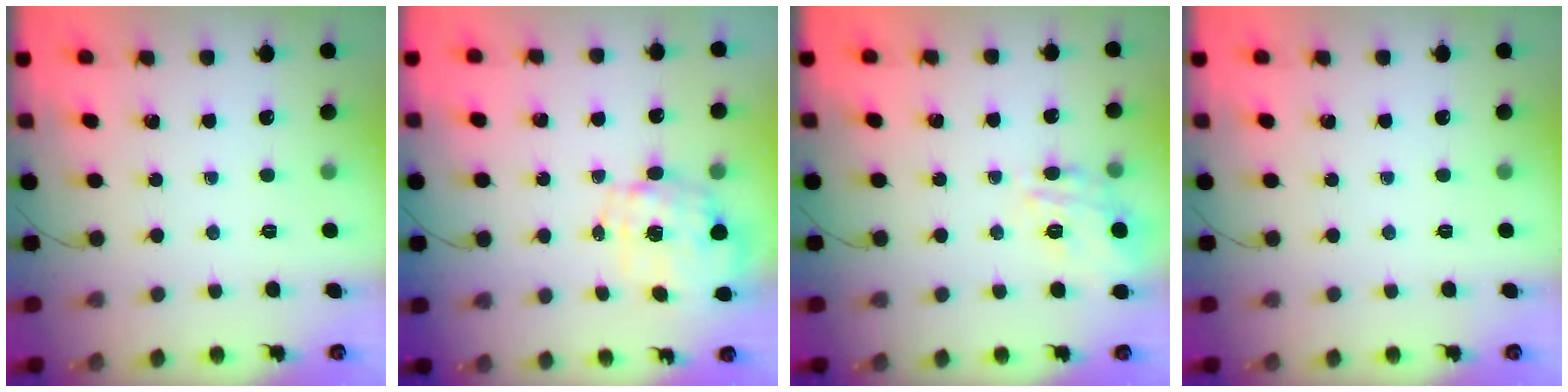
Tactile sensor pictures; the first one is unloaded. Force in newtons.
{"total": 6.2, "press": 5.9, "slide": 1.9}
{"total": 15.2, "press": 15.2, "slide": 0.6}
{"total": 0.0}